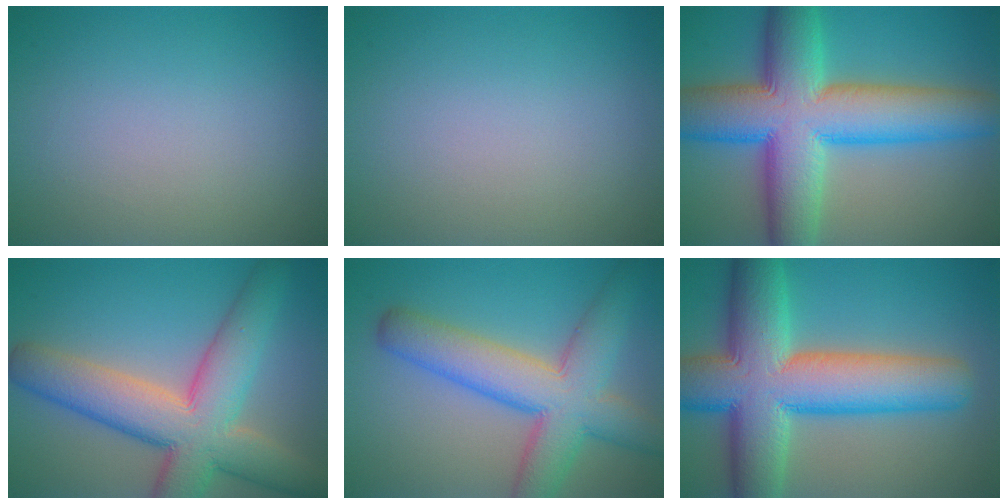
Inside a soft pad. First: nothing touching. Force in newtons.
{"total": 0.0}
{"total": 13.9, "press": 13.9, "slide": 0.5}
{"total": 10.3, "press": 10.3, "slide": 0.5}
{"total": 8.6, "press": 8.6, "slide": 0.3}
{"total": 13.8, "press": 13.7, "slide": 0.7}